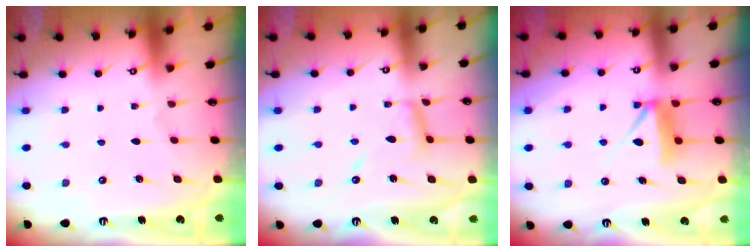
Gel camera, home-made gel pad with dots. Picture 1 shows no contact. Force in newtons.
{"total": 10.2, "press": 10.2, "slide": 0.8}
{"total": 10.2, "press": 10.1, "slide": 0.7}